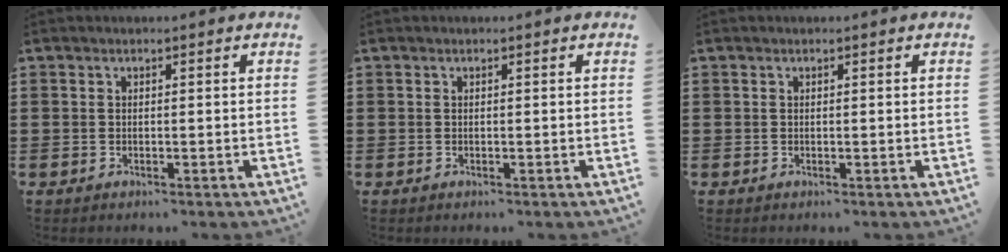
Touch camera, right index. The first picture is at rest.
{"total": 0.0}
{"total": 0.0}